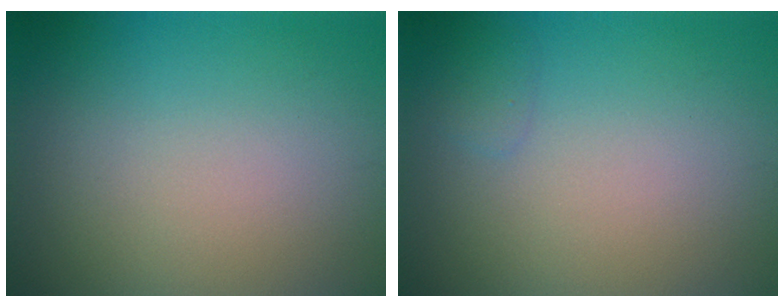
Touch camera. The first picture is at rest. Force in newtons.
{"total": 0.6, "press": 0.6, "slide": 0.1}